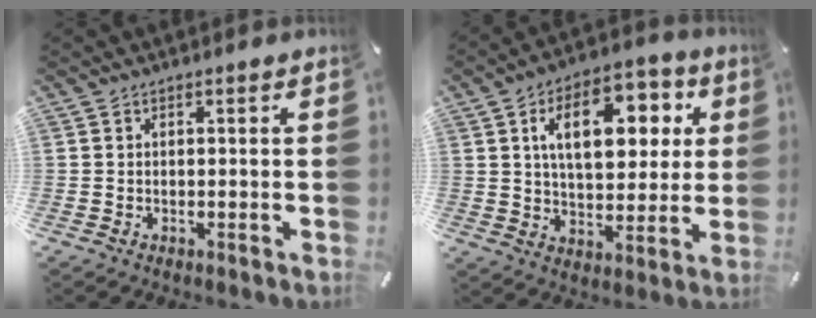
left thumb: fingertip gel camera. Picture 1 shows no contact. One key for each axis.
{"total": 16.0, "fx": 5.3, "fy": 9.7, "fz": 11.6, "tx": -0.174, "ty": -0.001, "tz": 0.088}